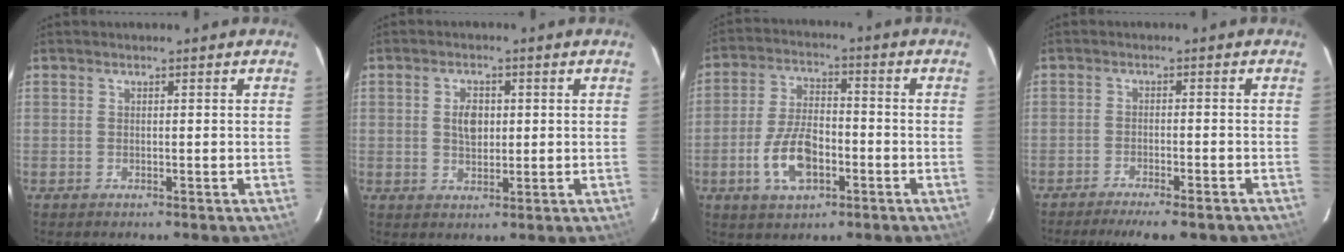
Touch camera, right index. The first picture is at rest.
{"total": 4.2, "force": [0.6, 2.7, 3.1], "torque": [-0.053, 0.007, 0.013]}
{"total": 10.5, "force": [-3.9, 5.2, 8.2], "torque": [-0.170, 0.005, -0.066]}
{"total": 10.6, "force": [-8.8, 2.2, 5.6], "torque": [-0.117, -0.027, -0.126]}